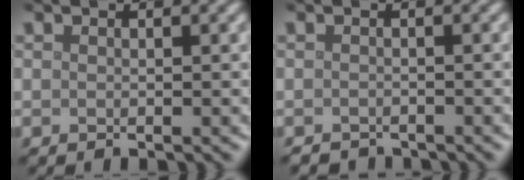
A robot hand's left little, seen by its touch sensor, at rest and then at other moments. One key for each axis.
{"total": 1.4, "fx": -1.4, "fy": 0.4, "fz": 0.0, "tx": 0.005, "ty": -0.003, "tz": -0.021}